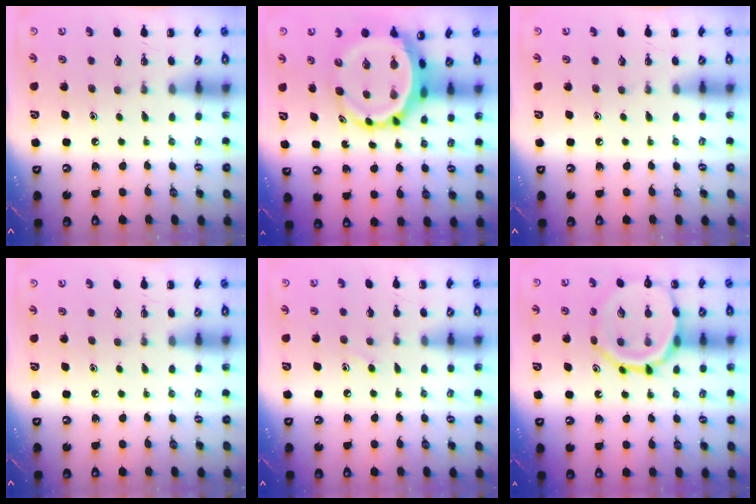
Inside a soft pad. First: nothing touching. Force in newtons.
{"total": 10.2, "press": 9.7, "slide": 3.3}
{"total": 0.0}
{"total": 0.0}
{"total": 6.4, "press": 6.0, "slide": 2.1}
{"total": 15.2, "press": 15.1, "slide": 1.3}